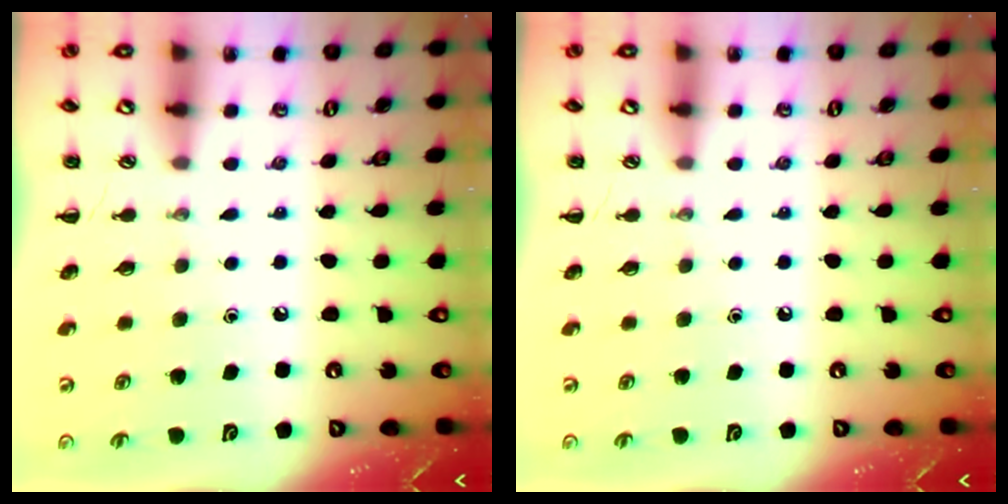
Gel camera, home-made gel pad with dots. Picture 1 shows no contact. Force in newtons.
{"total": 0.0}